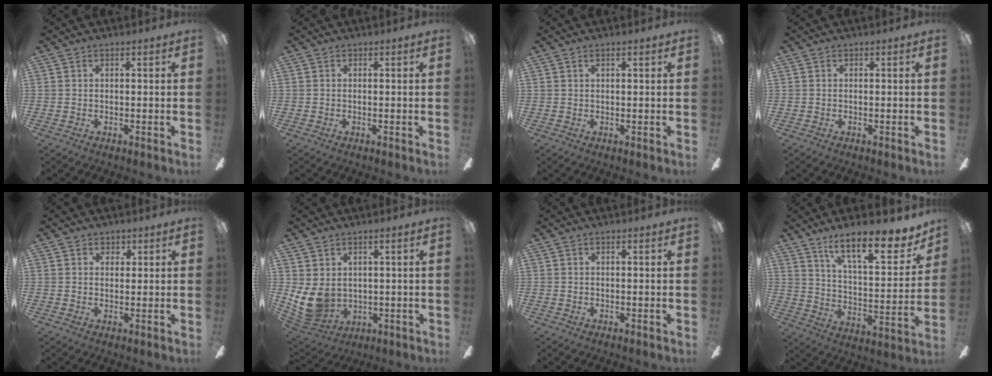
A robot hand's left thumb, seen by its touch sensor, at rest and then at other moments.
{"total": 0.0}
{"total": 1.5, "force": [0.8, 0.3, 1.3], "torque": [-0.027, 0.001, 0.013]}
{"total": 0.0}
{"total": 1.8, "force": [1.2, 1.3, 0.3], "torque": [0.009, -0.002, 0.018]}
{"total": 9.6, "force": [0.7, 7.1, 6.4], "torque": [-0.152, -0.015, 0.016]}
{"total": 0.0}
{"total": 17.3, "force": [13.1, 5.2, 10.2], "torque": [-0.149, -0.093, 0.215]}